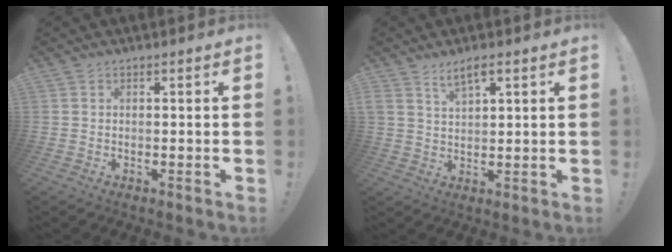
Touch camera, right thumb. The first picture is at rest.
{"total": 4.8, "force": [3.3, 1.5, 3.1], "torque": [-0.059, -0.011, 0.058]}